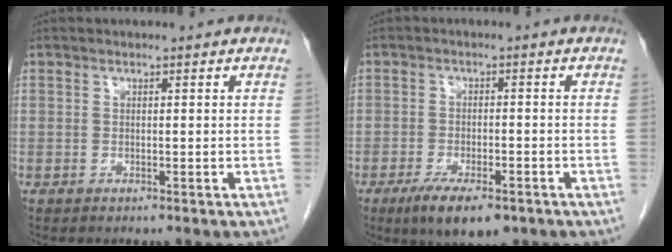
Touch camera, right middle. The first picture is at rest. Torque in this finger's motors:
{"motor_torque": [1.30, -0.66, 0.29, 0.07]}